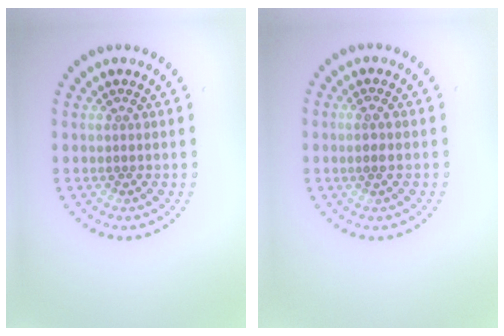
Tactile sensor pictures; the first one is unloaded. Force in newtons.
{"total": 1.1, "press": 0.8, "slide": 0.8}